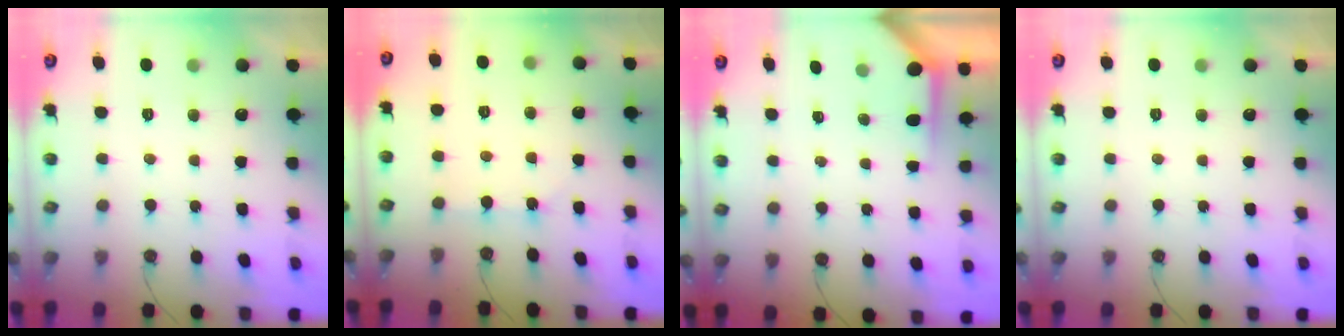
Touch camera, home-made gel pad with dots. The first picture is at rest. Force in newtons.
{"total": 2.7, "press": 2.7, "slide": 0.5}
{"total": 3.4, "press": 3.4, "slide": 0.4}
{"total": 0.0}